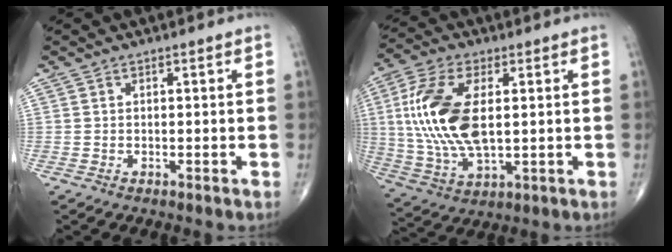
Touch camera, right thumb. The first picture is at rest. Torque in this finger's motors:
{"motor_torque": [1.64, 2.42, 1.56, 0.22, 0.68]}